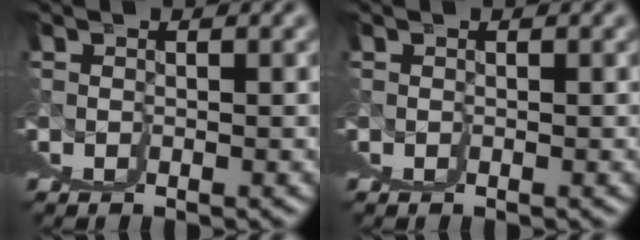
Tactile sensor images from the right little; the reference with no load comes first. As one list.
[{"total": 0.0}]